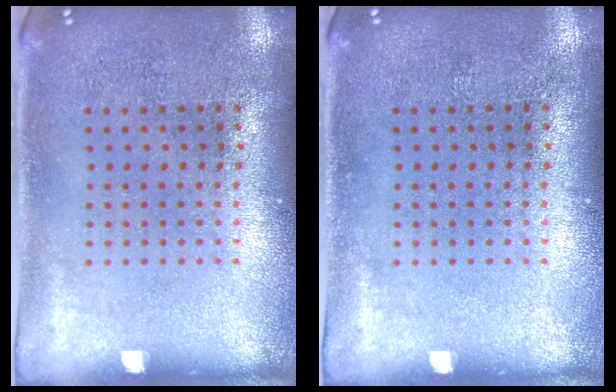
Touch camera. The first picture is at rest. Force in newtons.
{"total": 0.0}